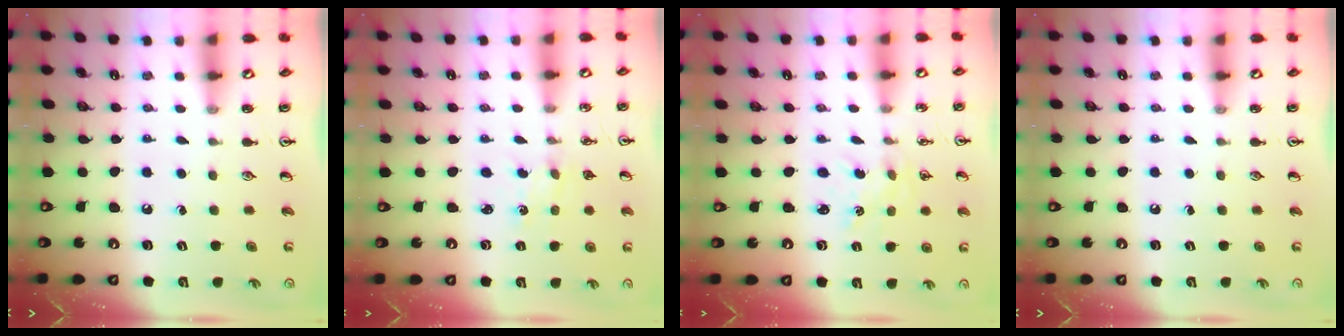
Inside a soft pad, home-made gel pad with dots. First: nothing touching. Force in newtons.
{"total": 0.0}
{"total": 0.0}
{"total": 0.0}